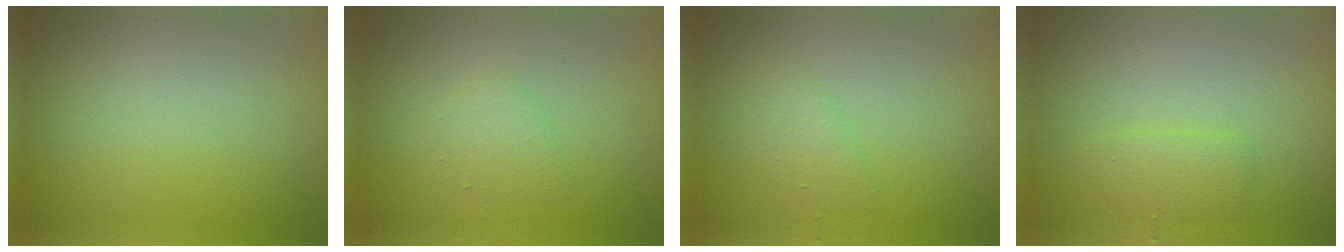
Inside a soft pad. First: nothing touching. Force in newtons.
{"total": 1.4, "press": 1.4, "slide": 0.0}
{"total": 1.4, "press": 1.4, "slide": 0.2}
{"total": 1.6, "press": 1.6, "slide": 0.0}